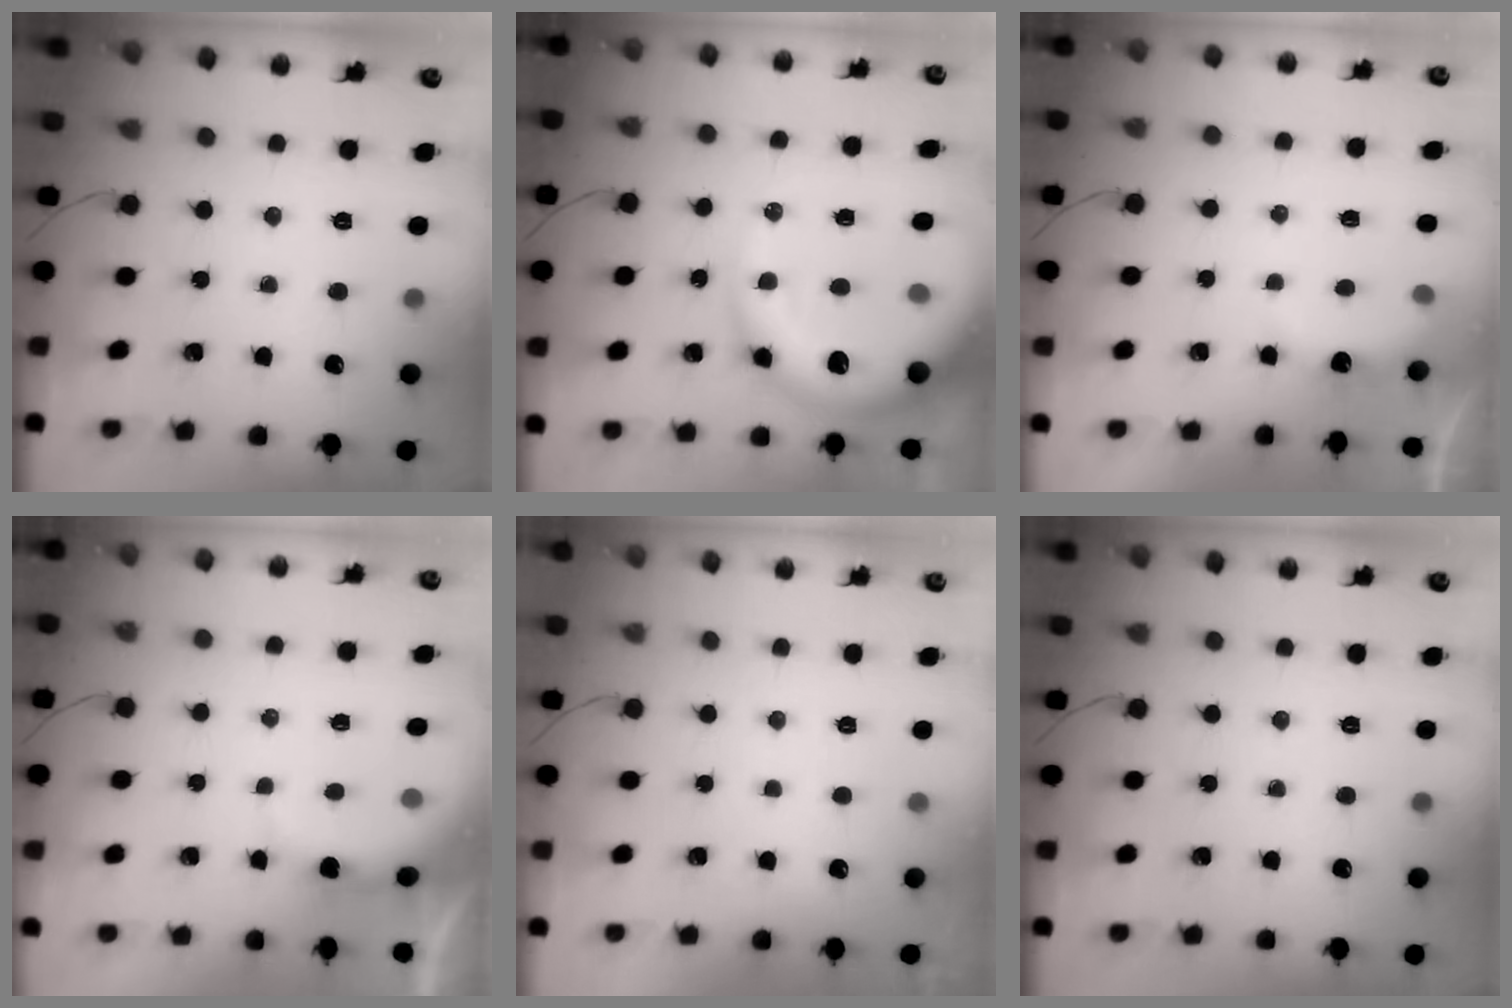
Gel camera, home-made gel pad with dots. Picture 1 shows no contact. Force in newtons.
{"total": 16.8, "press": 16.3, "slide": 3.9}
{"total": 5.8, "press": 5.7, "slide": 1.1}
{"total": 4.3, "press": 4.3, "slide": 0.4}
{"total": 3.0, "press": 3.0, "slide": 0.1}
{"total": 0.0}